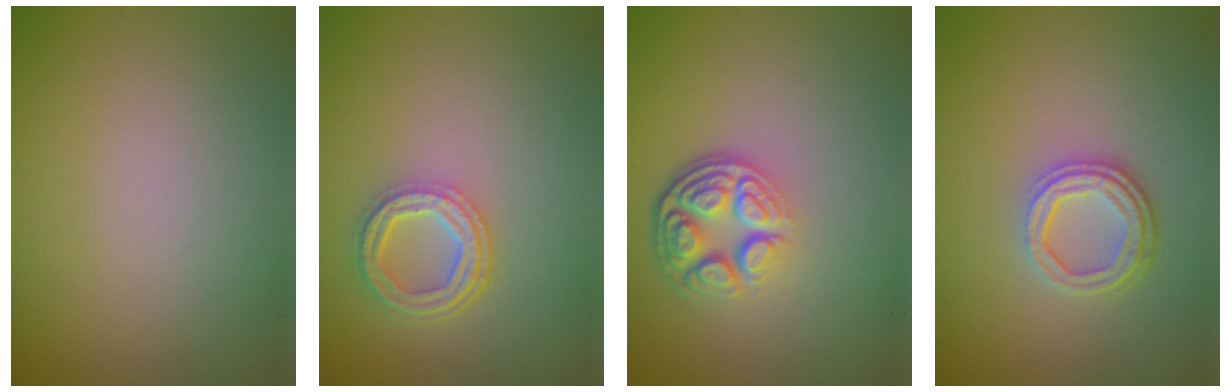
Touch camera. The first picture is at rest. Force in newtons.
{"total": 3.7, "press": 2.7, "slide": 2.5}
{"total": 4.9, "press": 3.5, "slide": 3.4}
{"total": 3.4, "press": 2.6, "slide": 2.2}